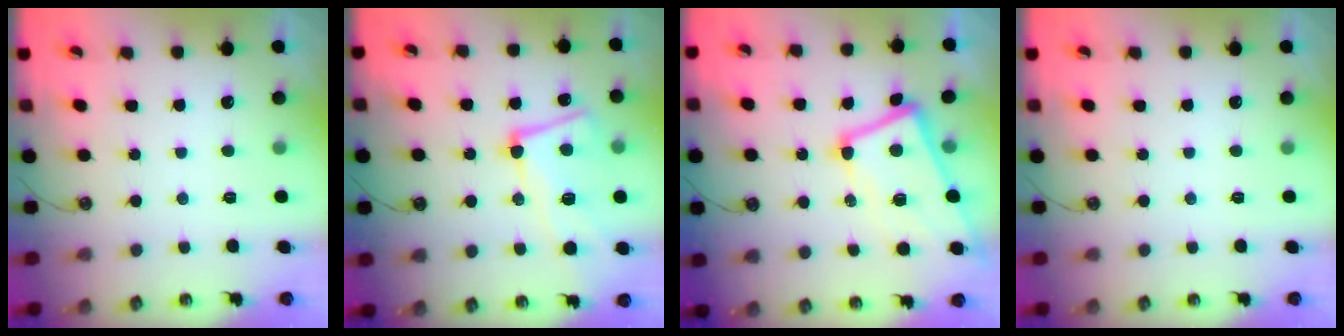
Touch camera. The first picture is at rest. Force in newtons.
{"total": 9.5, "press": 9.3, "slide": 1.9}
{"total": 5.5, "press": 5.2, "slide": 1.5}
{"total": 0.0}